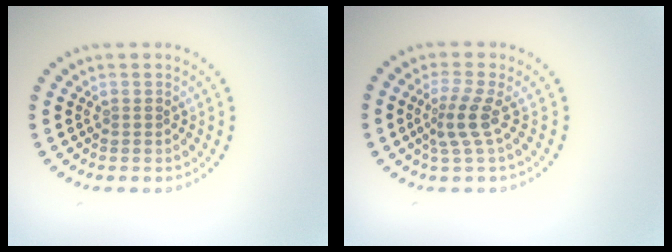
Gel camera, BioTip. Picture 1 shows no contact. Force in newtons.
{"total": 2.6, "press": 1.9, "slide": 1.9}